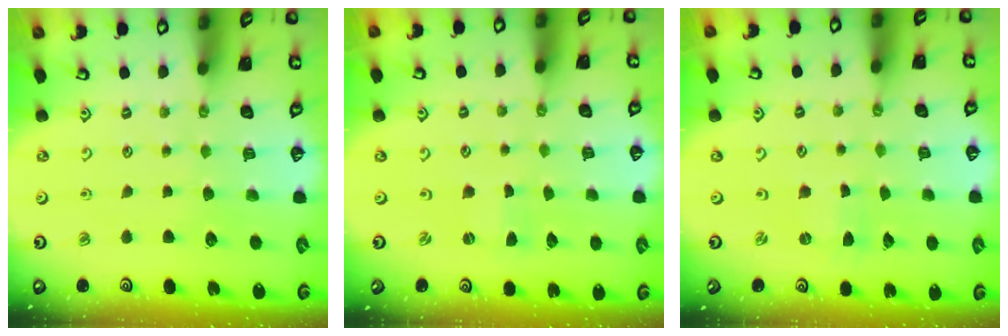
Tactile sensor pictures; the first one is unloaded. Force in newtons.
{"total": 0.0}
{"total": 0.6, "press": 0.6, "slide": 0.1}